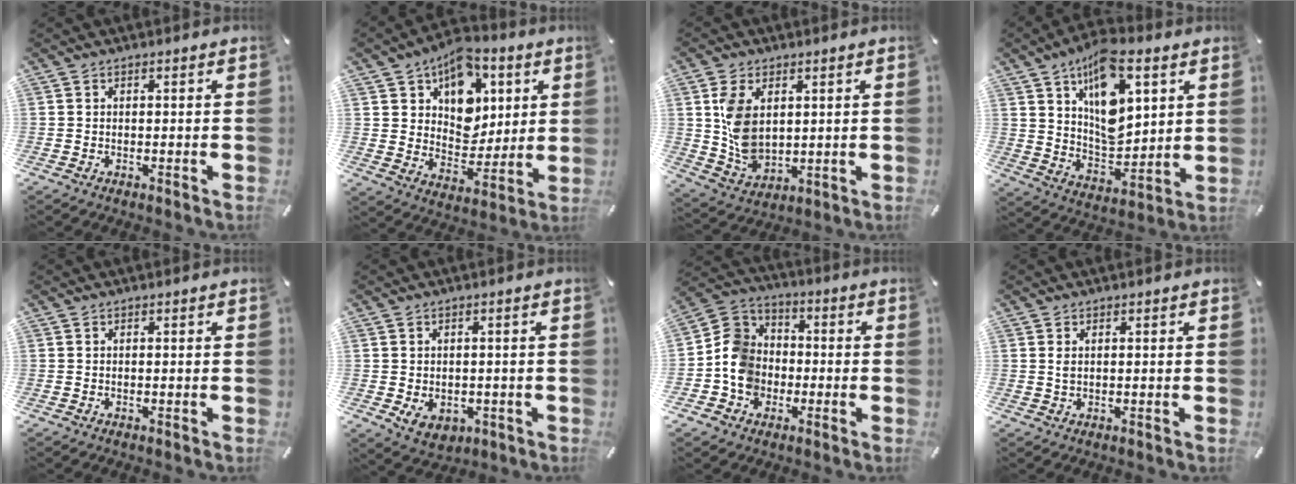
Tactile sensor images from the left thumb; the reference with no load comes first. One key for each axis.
{"total": 13.2, "fx": 6.6, "fy": 10.1, "fz": 5.4, "tx": -0.073, "ty": -0.051, "tz": 0.121}
{"total": 9.2, "fx": 2.5, "fy": 6.6, "fz": 6.0, "tx": -0.132, "ty": -0.007, "tz": 0.046}
{"total": 16.0, "fx": 7.8, "fy": 8.9, "fz": 10.8, "tx": -0.173, "ty": -0.030, "tz": 0.136}
{"total": 0.0}
{"total": 4.9, "fx": -1.0, "fy": 4.0, "fz": 2.6, "tx": -0.038, "ty": -0.001, "tz": -0.017}
{"total": 10.6, "fx": -2.8, "fy": 9.4, "fz": 3.9, "tx": -0.094, "ty": 0.034, "tz": -0.051}
{"total": 1.4, "fx": 0.4, "fy": 0.6, "fz": 1.2, "tx": -0.033, "ty": 0.000, "tz": 0.003}